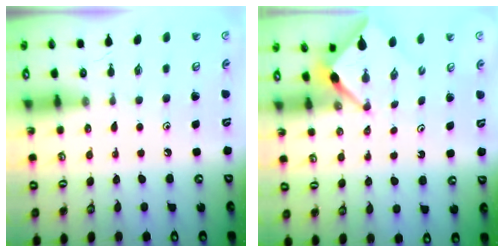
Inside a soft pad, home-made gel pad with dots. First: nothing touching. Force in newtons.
{"total": 2.5, "press": 2.5, "slide": 0.3}